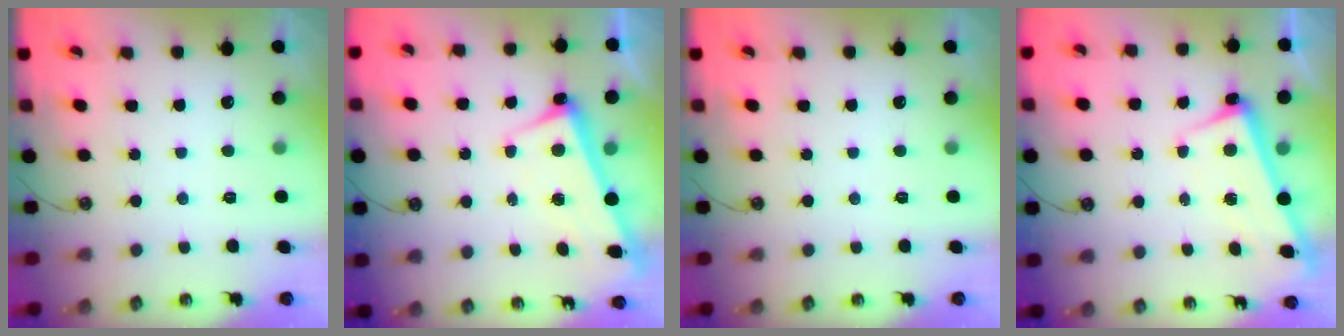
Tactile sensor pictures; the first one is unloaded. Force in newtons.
{"total": 3.2, "press": 3.2, "slide": 0.7}
{"total": 0.0}
{"total": 2.6, "press": 2.5, "slide": 0.6}